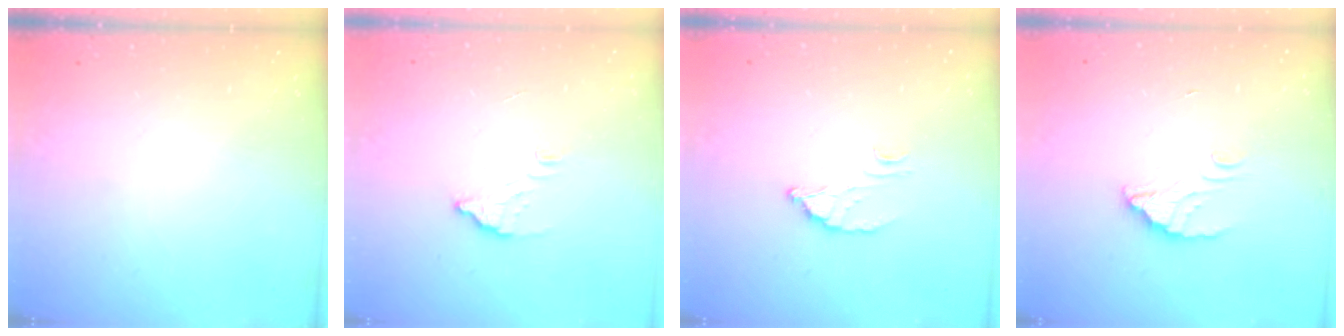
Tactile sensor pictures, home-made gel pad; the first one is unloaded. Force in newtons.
{"total": 2.7, "press": 2.7, "slide": 0.2}
{"total": 2.8, "press": 2.8, "slide": 0.2}
{"total": 2.6, "press": 2.6, "slide": 0.1}